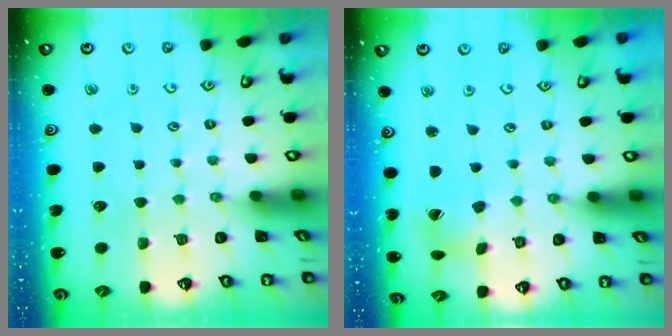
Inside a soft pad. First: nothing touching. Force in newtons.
{"total": 4.8, "press": 4.8, "slide": 0.5}